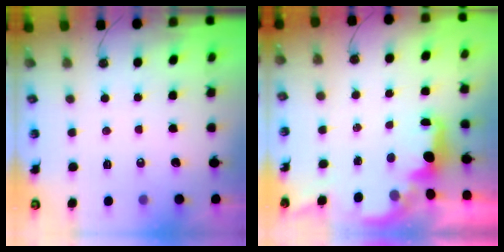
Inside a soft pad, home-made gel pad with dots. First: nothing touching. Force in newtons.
{"total": 1.9, "press": 1.8, "slide": 0.7}